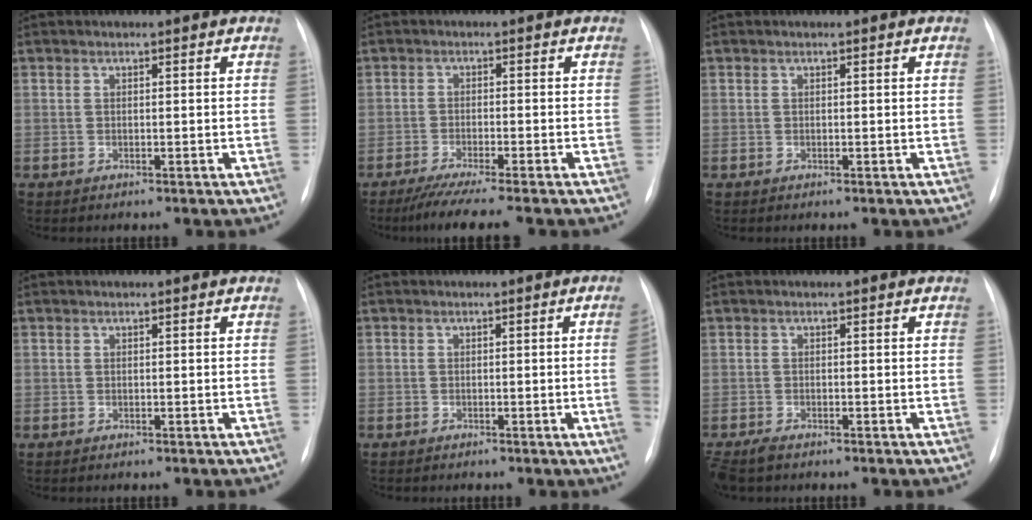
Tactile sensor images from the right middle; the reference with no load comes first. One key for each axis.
{"total": 8.7, "fx": -7.3, "fy": -0.8, "fz": 4.7, "tx": -0.057, "ty": -0.029, "tz": -0.110}
{"total": 0.0}
{"total": 0.0}
{"total": 3.0, "fx": -0.5, "fy": -1.0, "fz": 2.8, "tx": -0.027, "ty": -0.002, "tz": -0.007}
{"total": 3.6, "fx": -2.8, "fy": 1.2, "fz": 1.8, "tx": -0.038, "ty": -0.008, "tz": -0.049}